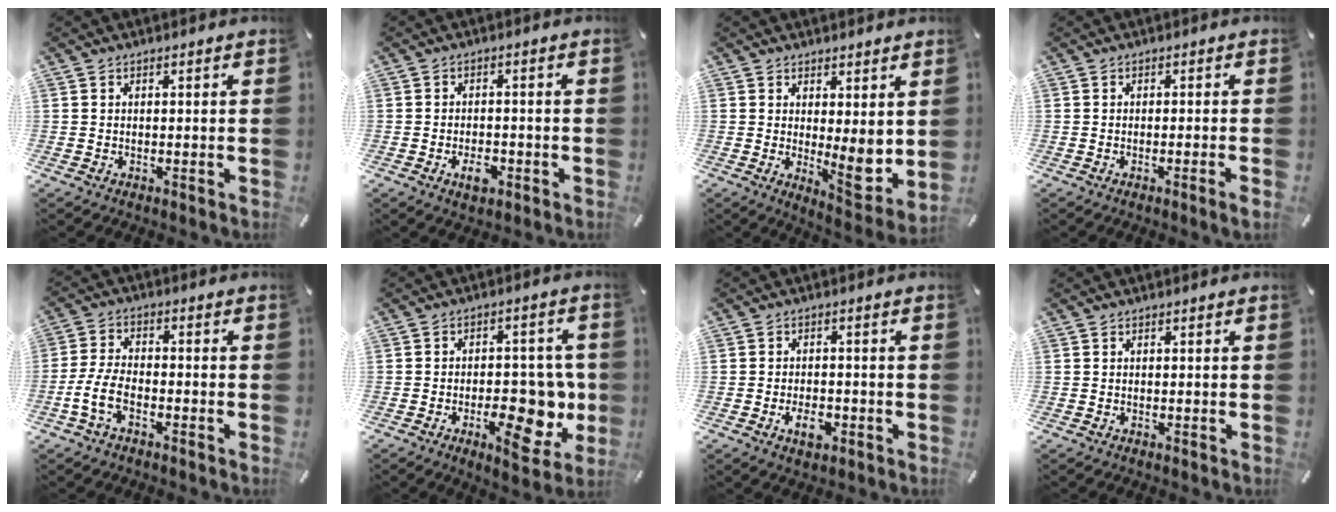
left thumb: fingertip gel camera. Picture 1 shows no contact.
{"total": 4.2, "force": [-1.9, 2.4, 2.8], "torque": [-0.058, 0.004, -0.035]}
{"total": 7.1, "force": [1.1, 2.5, 6.5], "torque": [-0.073, -0.036, 0.027]}
{"total": 2.1, "force": [-0.7, 0.0, 2.0], "torque": [-0.031, -0.006, -0.012]}
{"total": 7.1, "force": [-3.3, 3.8, 5.0], "torque": [-0.112, 0.006, -0.062]}
{"total": 15.8, "force": [-3.6, 8.4, 12.9], "torque": [-0.161, 0.001, -0.045]}
{"total": 4.7, "force": [-2.0, 2.8, 3.1], "torque": [-0.063, 0.005, -0.036]}
{"total": 0.0}